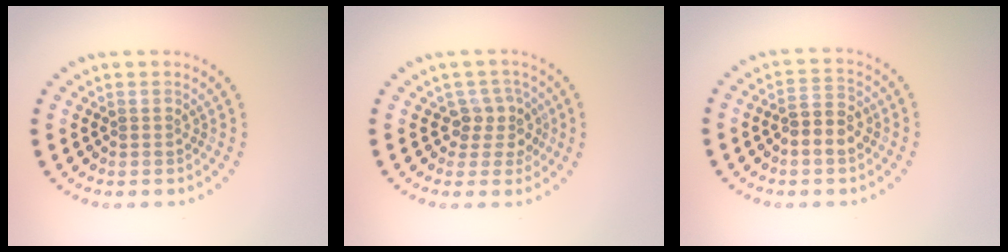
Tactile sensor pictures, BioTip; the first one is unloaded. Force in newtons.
{"total": 2.5, "press": 2.0, "slide": 1.5}
{"total": 2.9, "press": 2.9, "slide": 0.7}